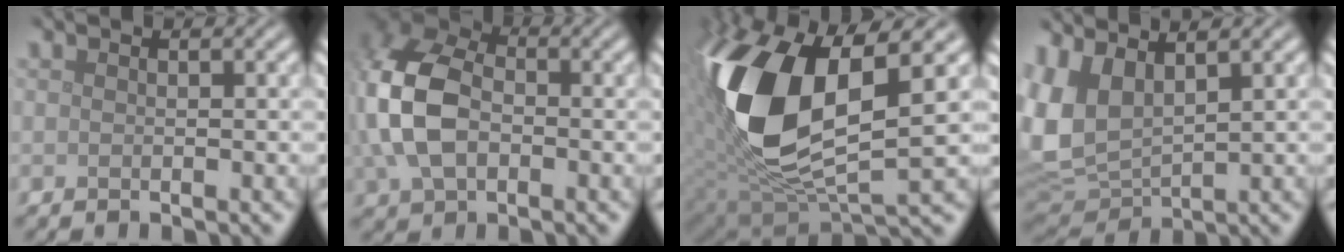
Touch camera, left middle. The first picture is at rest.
{"total": 9.6, "force": [-0.2, 6.8, 6.9], "torque": [-0.182, 0.003, -0.012]}
{"total": 13.1, "force": [2.1, 6.3, 11.3], "torque": [-0.243, -0.007, 0.041]}
{"total": 7.0, "force": [2.3, 4.0, 5.2], "torque": [-0.137, 0.000, 0.046]}